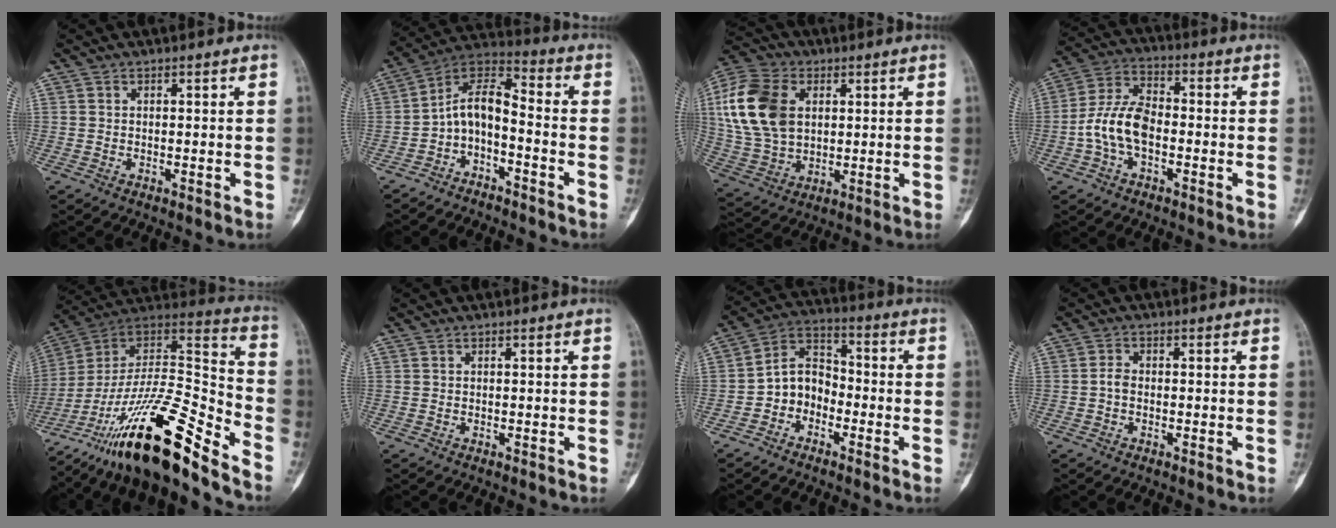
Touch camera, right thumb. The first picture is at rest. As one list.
[{"total": 9.3, "force": [-3.9, 4.6, 7.0], "torque": [-0.118, 0.081, -0.082]}, {"total": 17.5, "force": [3.9, 12.0, 12.1], "torque": [-0.238, 0.003, 0.076]}, {"total": 10.1, "force": [-2.2, 5.9, 7.9], "torque": [-0.156, 0.035, -0.051]}, {"total": 26.4, "force": [-19.2, 4.8, 17.5], "torque": [-0.295, 0.090, -0.333]}, {"total": 0.0}, {"total": 8.0, "force": [-2.9, 6.3, 3.9], "torque": [-0.042, 0.043, -0.068]}, {"total": 1.9, "force": [-0.5, 1.3, 1.3], "torque": [-0.017, 0.006, -0.014]}]